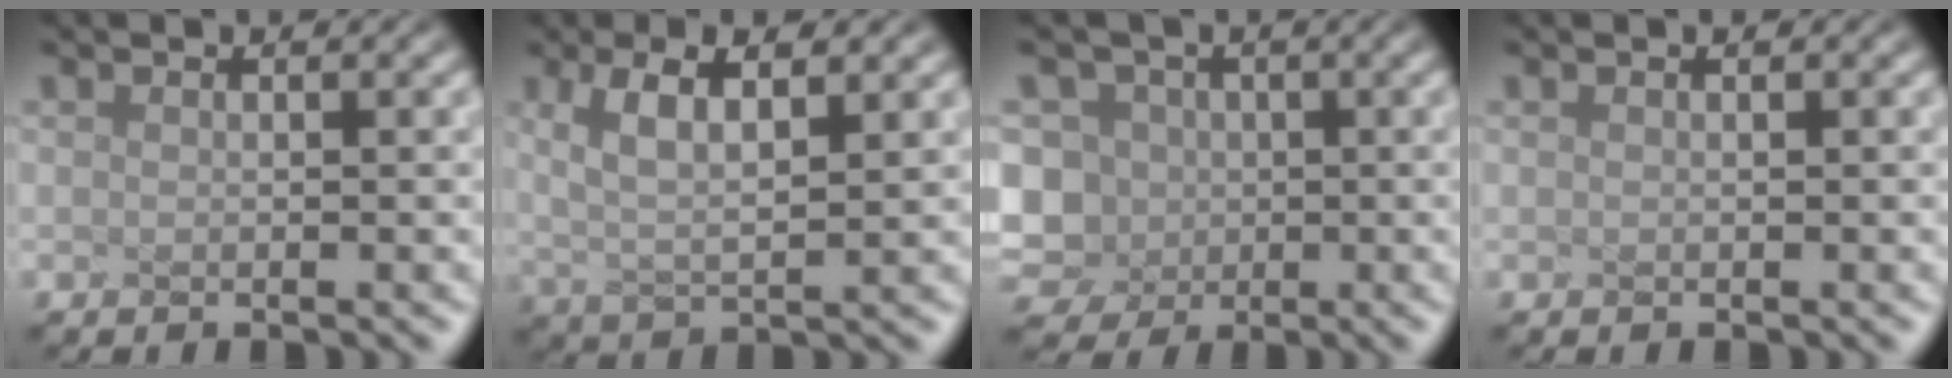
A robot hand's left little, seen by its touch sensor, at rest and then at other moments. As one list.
[{"total": 2.9, "force": [0.8, 0.2, 2.8], "torque": [-0.088, -0.006, 0.056]}, {"total": 7.6, "force": [-2.8, 6.6, 2.6], "torque": [-0.091, -0.003, -0.037]}, {"total": 0.5, "force": [0.2, 0.3, 0.4], "torque": [-0.001, 0.008, -0.001]}]